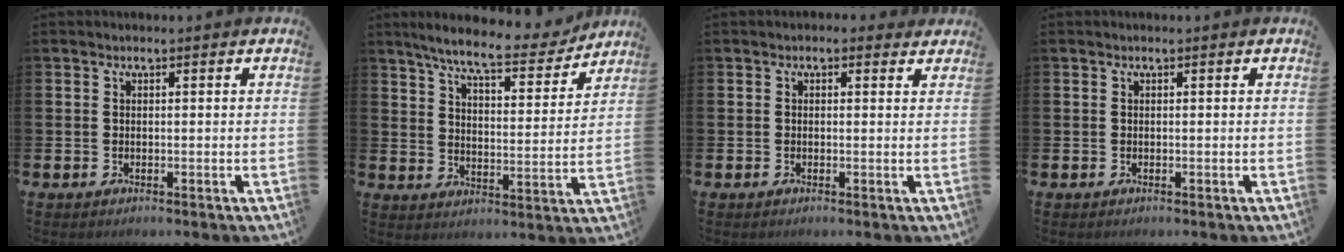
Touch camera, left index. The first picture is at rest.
{"total": 8.3, "force": [7.4, 1.1, 3.5], "torque": [-0.085, -0.041, 0.126]}
{"total": 0.7, "force": [0.3, 0.5, 0.3], "torque": [-0.007, 0.008, 0.004]}
{"total": 0.0}